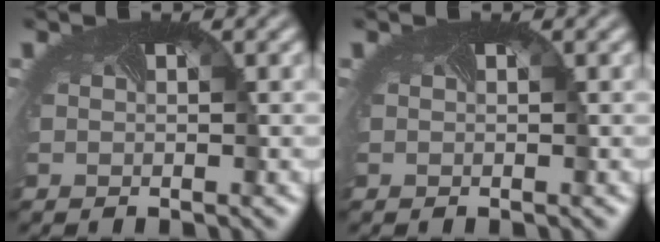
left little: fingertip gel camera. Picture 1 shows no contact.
{"total": 0.0}